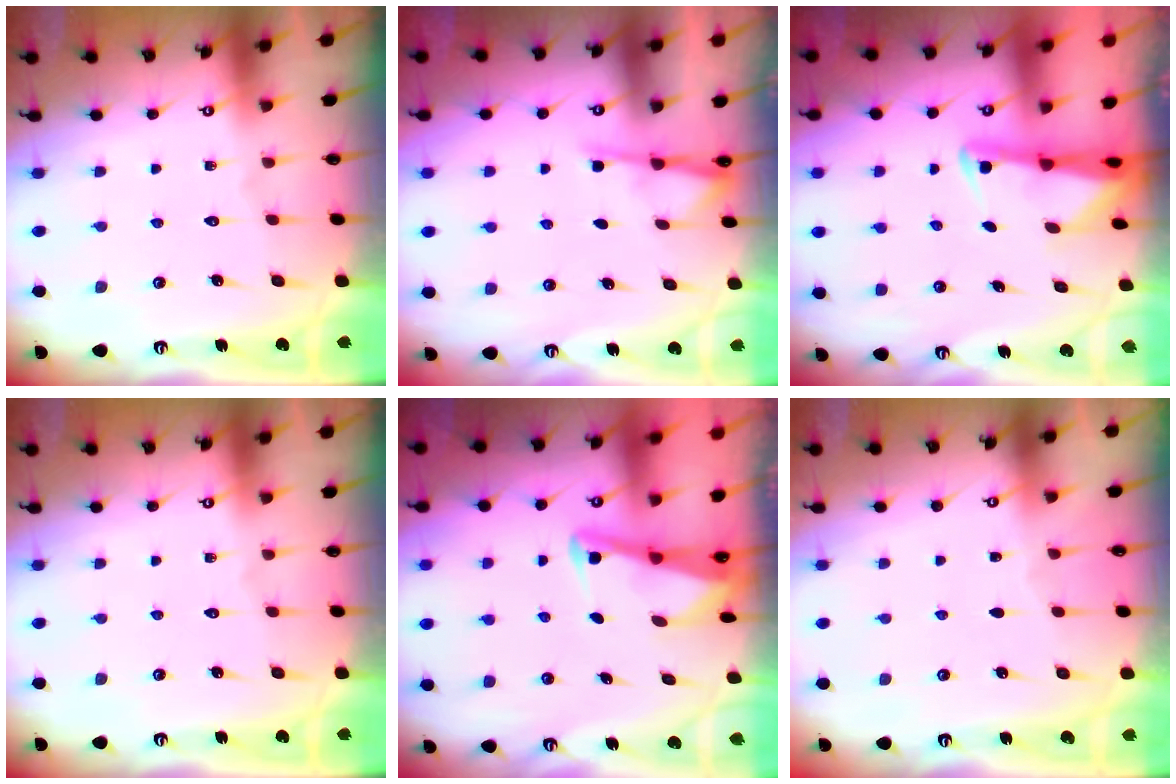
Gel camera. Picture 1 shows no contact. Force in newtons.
{"total": 2.2, "press": 2.2, "slide": 0.5}
{"total": 2.4, "press": 2.3, "slide": 0.4}
{"total": 0.0}
{"total": 3.0, "press": 2.9, "slide": 0.4}
{"total": 2.3, "press": 2.2, "slide": 0.2}